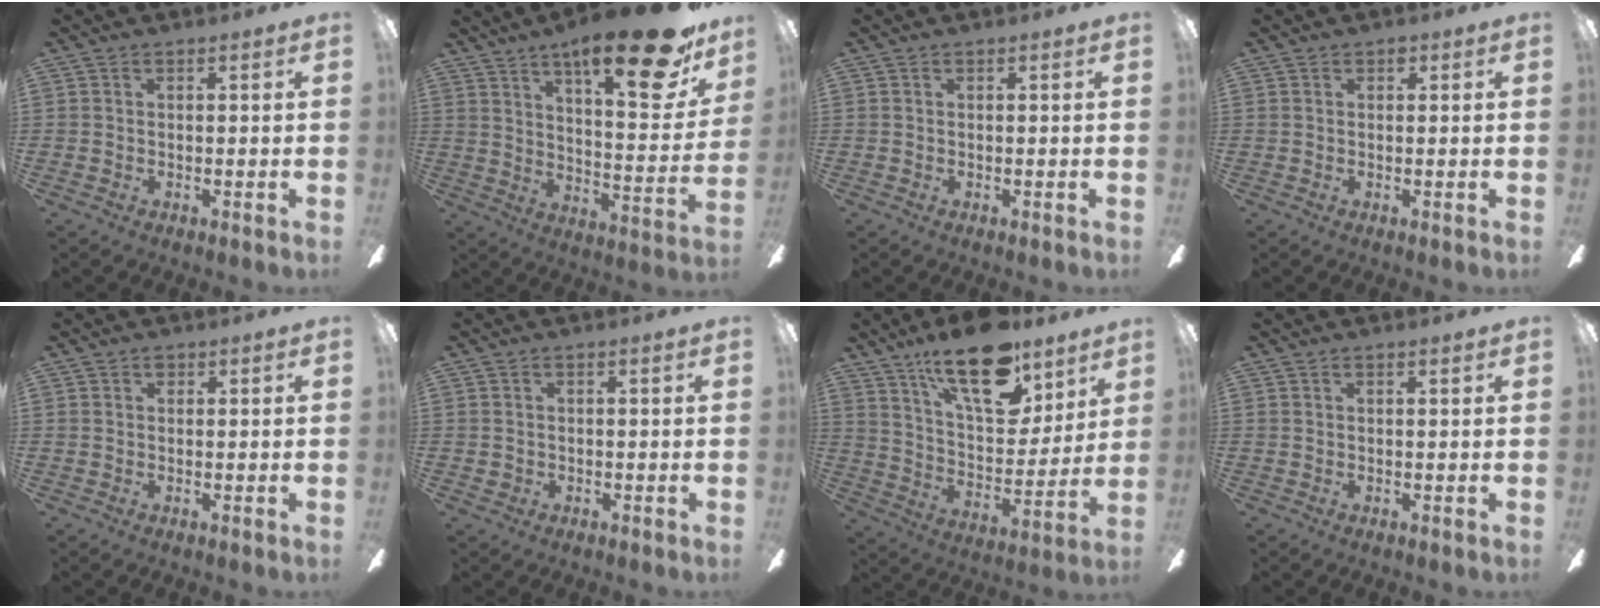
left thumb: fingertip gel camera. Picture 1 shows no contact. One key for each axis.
{"total": 23.5, "fx": 15.2, "fy": 6.8, "fz": 16.5, "tx": -0.239, "ty": -0.098, "tz": 0.239}
{"total": 0.0}
{"total": 1.0, "fx": 0.5, "fy": 0.7, "fz": 0.6, "tx": -0.004, "ty": 0.001, "tz": 0.006}
{"total": 0.7, "fx": 0.4, "fy": 0.5, "fz": 0.3, "tx": -0.006, "ty": 0.003, "tz": 0.007}
{"total": 1.4, "fx": -0.3, "fy": 1.3, "fz": 0.3, "tx": -0.007, "ty": 0.005, "tz": -0.008}
{"total": 21.6, "fx": 14.6, "fy": 9.1, "fz": 13.1, "tx": -0.211, "ty": -0.079, "tz": 0.250}
{"total": 0.8, "fx": 0.5, "fy": 0.0, "fz": 0.6, "tx": -0.014, "ty": -0.001, "tz": 0.008}